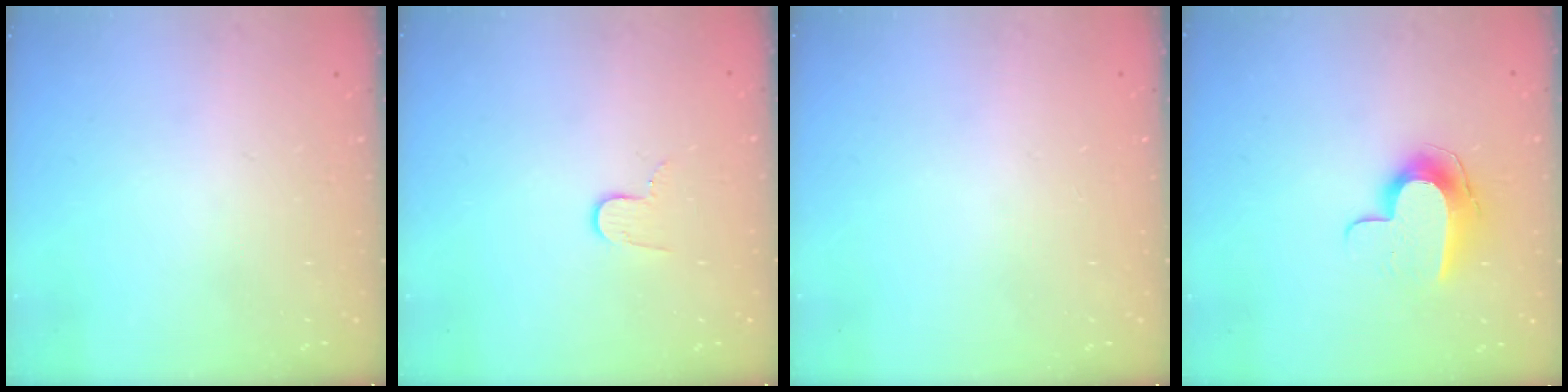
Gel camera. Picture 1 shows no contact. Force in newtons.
{"total": 4.8, "press": 4.8, "slide": 0.5}
{"total": 0.7, "press": 0.7, "slide": 0.1}
{"total": 10.2, "press": 10.1, "slide": 0.5}